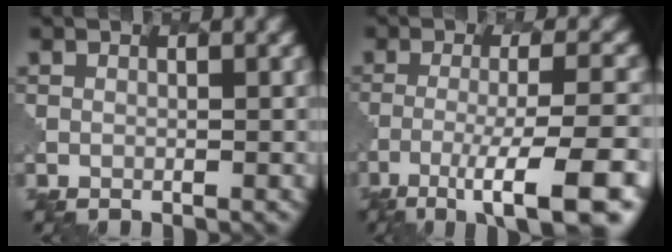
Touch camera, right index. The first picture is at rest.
{"total": 9.1, "force": [-5.4, 1.8, 7.1], "torque": [-0.102, 0.002, -0.085]}